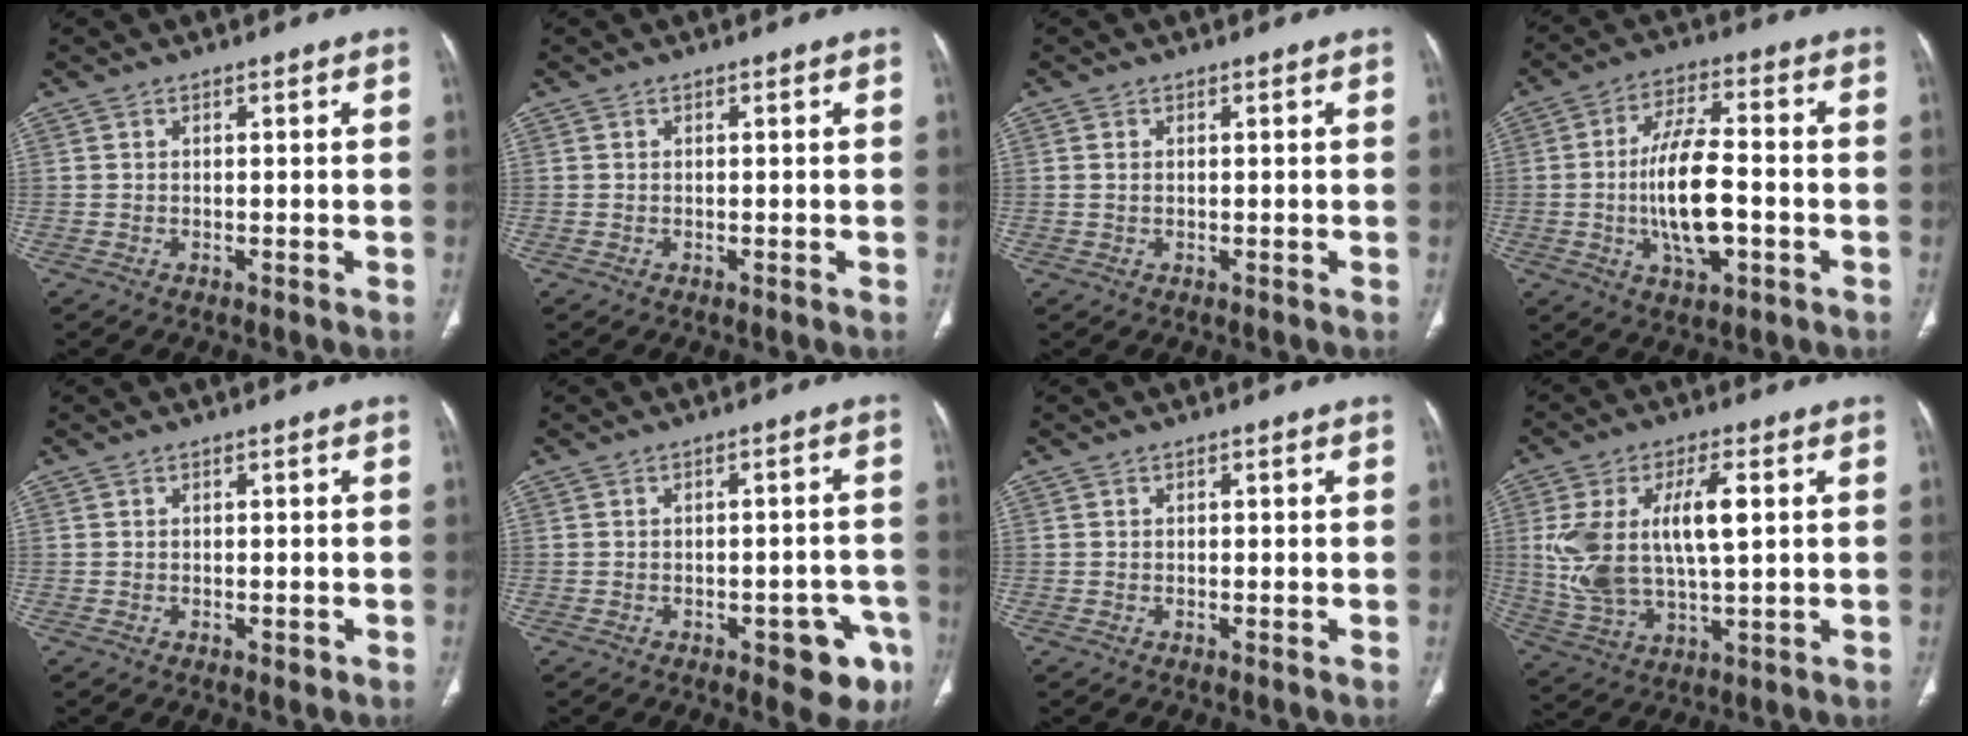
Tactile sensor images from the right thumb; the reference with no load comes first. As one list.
[{"total": 0.0}, {"total": 0.8, "force": [0.1, 0.5, 0.6], "torque": [-0.019, 0.002, 0.005]}, {"total": 13.0, "force": [-2.3, 5.3, 11.7], "torque": [-0.209, 0.015, -0.042]}, {"total": 0.6, "force": [-0.3, 0.4, 0.4], "torque": [-0.002, -0.001, -0.004]}, {"total": 8.0, "force": [-4.0, 3.8, 5.9], "torque": [-0.040, 0.022, -0.043]}, {"total": 0.0}, {"total": 15.5, "force": [2.7, 6.7, 13.8], "torque": [-0.278, 0.002, 0.061]}]